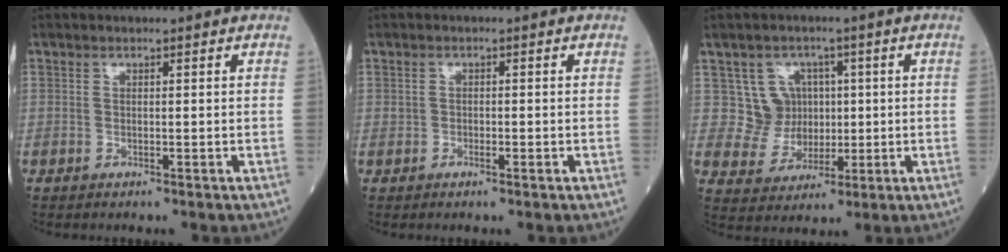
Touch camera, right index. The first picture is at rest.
{"total": 0.9, "force": [-0.4, 0.5, 0.7], "torque": [-0.011, 0.001, -0.003]}
{"total": 6.8, "force": [1.6, 6.6, 0.5], "torque": [0.002, 0.024, 0.033]}